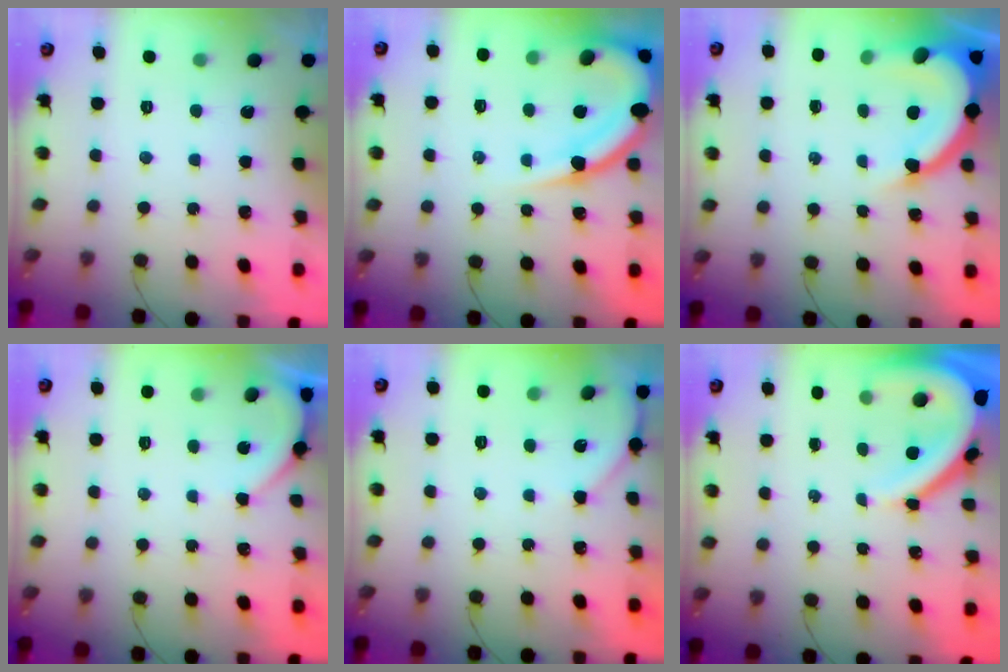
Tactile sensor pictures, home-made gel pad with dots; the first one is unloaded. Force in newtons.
{"total": 13.3, "press": 13.3, "slide": 1.3}
{"total": 12.7, "press": 12.7, "slide": 0.9}
{"total": 2.8, "press": 2.8, "slide": 0.4}
{"total": 4.0, "press": 3.9, "slide": 0.6}
{"total": 9.8, "press": 9.7, "slide": 1.2}